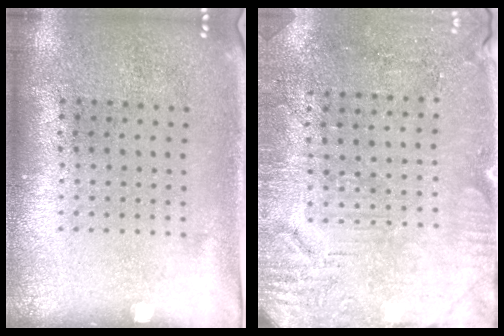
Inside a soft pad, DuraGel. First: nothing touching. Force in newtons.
{"total": 3.0, "press": 2.9, "slide": 0.8}